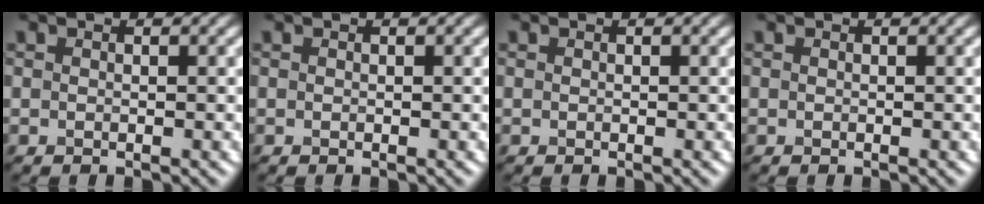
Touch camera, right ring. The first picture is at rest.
{"total": 0.0}
{"total": 0.0}
{"total": 0.0}